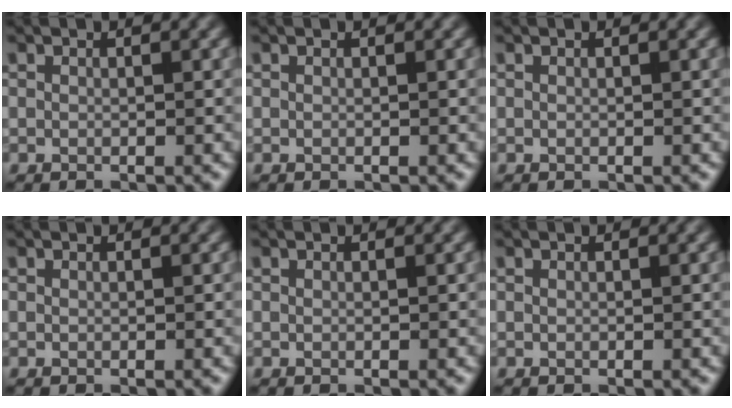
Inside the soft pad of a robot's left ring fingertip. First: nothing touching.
{"total": 0.0}
{"total": 0.0}
{"total": 0.0}
{"total": 0.0}
{"total": 0.0}